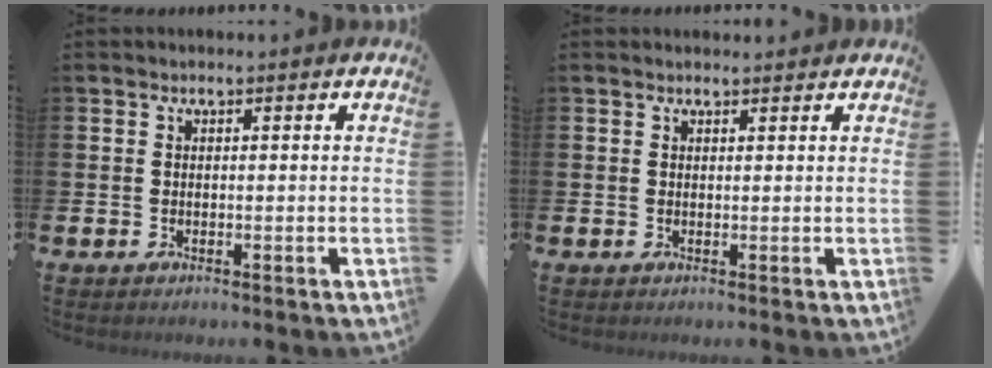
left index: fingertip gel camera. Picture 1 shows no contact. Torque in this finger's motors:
{"motor_torque": [0.37, -1.47, 0.05, 0.00]}